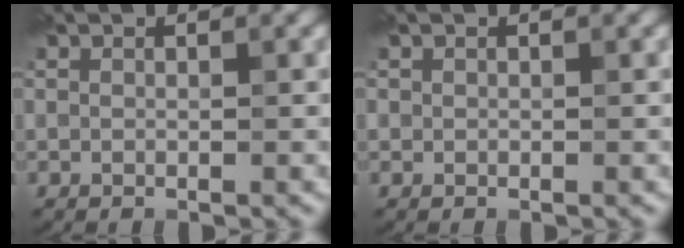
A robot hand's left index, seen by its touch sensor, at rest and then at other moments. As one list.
[{"total": 0.0}]